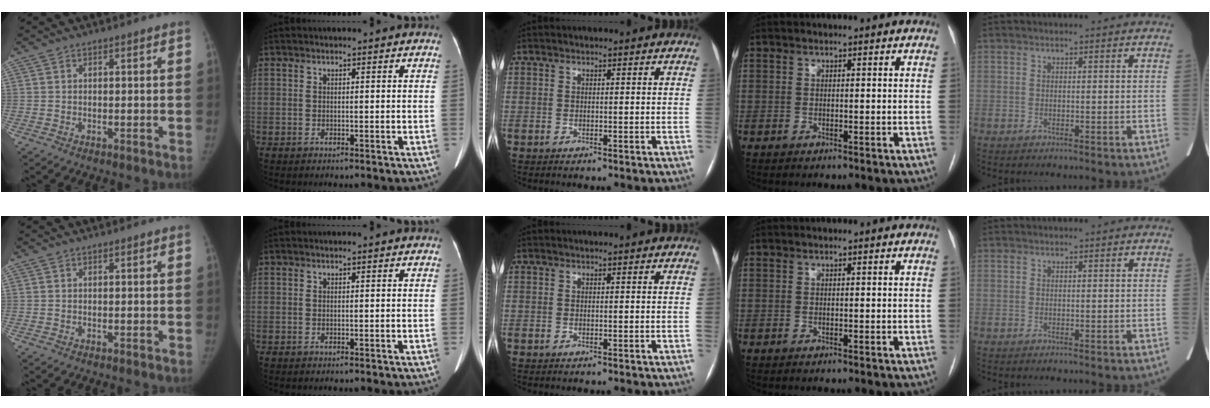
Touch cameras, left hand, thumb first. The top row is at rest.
{}